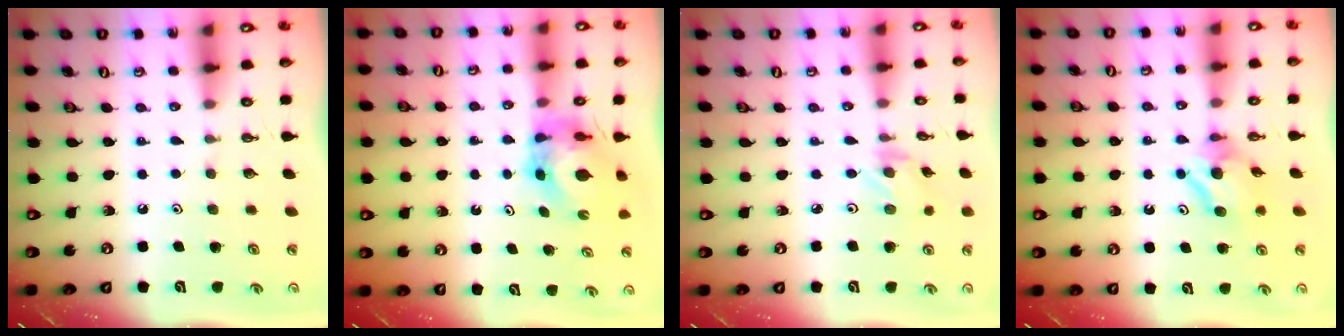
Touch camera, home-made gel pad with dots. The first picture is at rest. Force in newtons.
{"total": 5.9, "press": 5.9, "slide": 0.6}
{"total": 1.1, "press": 1.0, "slide": 0.4}
{"total": 7.7, "press": 7.7, "slide": 0.6}